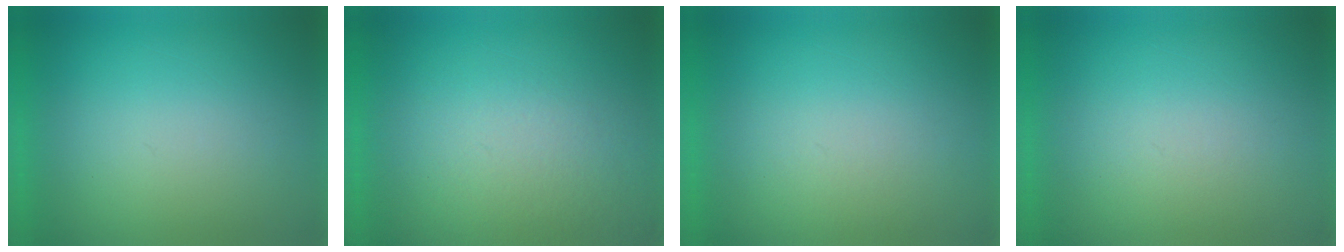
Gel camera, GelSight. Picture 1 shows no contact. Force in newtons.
{"total": 5.7}
{"total": 1.1}
{"total": 1.1}